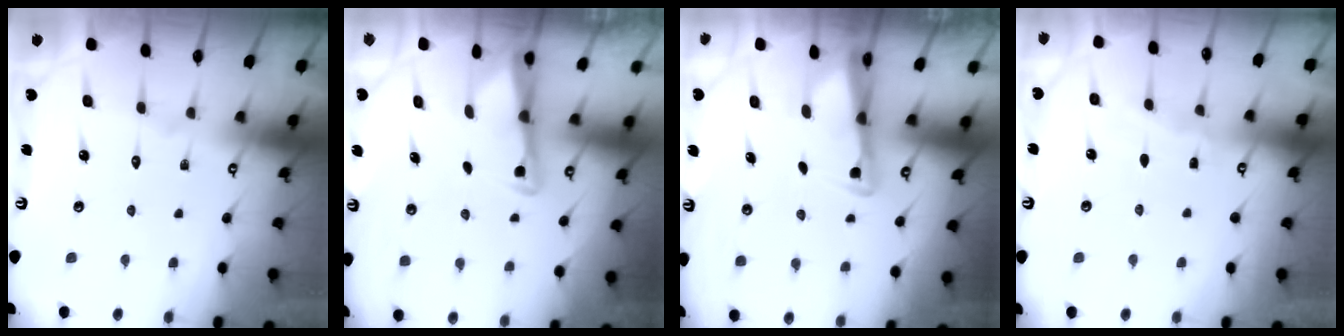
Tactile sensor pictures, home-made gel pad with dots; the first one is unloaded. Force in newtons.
{"total": 3.3, "press": 3.3, "slide": 0.3}
{"total": 2.6, "press": 2.6, "slide": 0.5}
{"total": 3.0, "press": 3.0, "slide": 0.4}